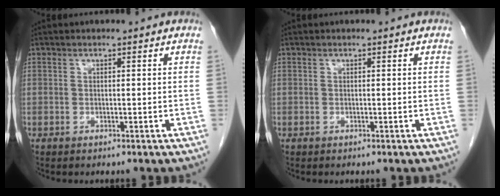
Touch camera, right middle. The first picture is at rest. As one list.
[{"total": 0.0}]